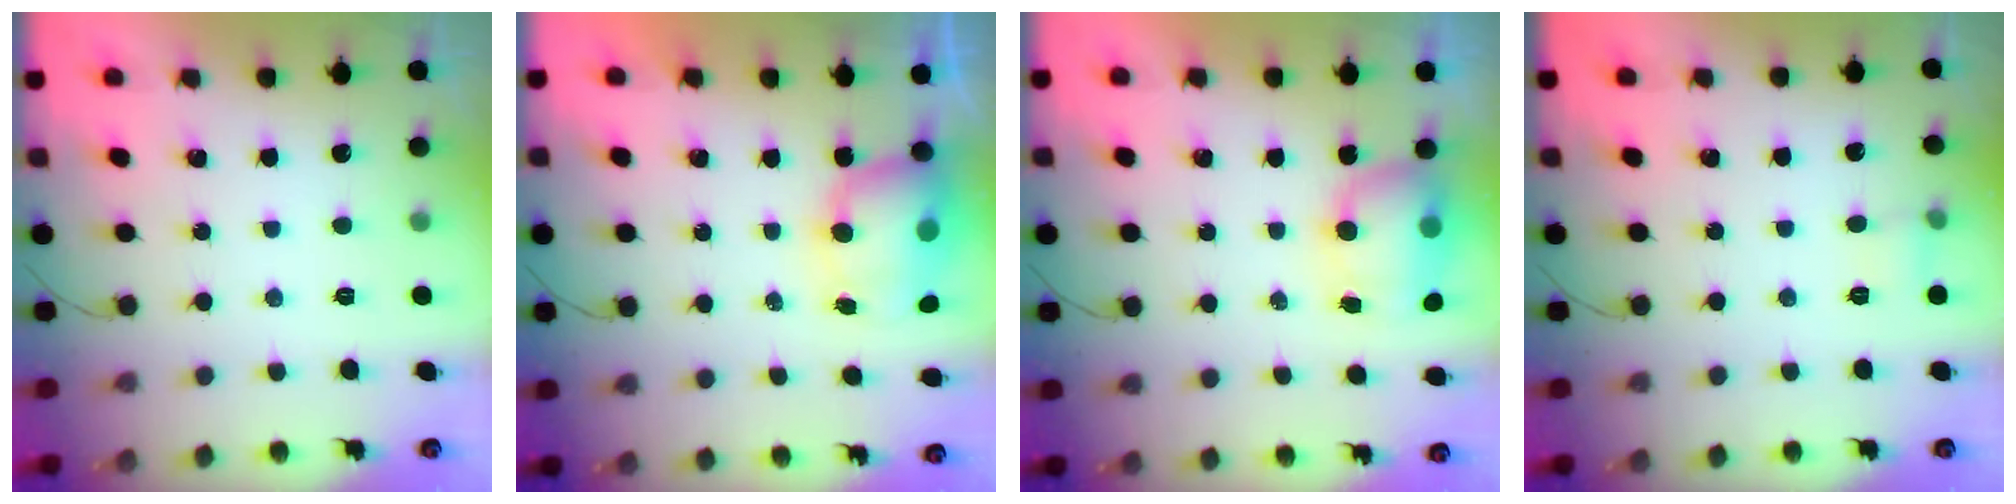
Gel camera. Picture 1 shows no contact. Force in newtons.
{"total": 9.1, "press": 8.8, "slide": 2.4}
{"total": 11.3, "press": 8.7, "slide": 7.1}
{"total": 4.9, "press": 4.7, "slide": 1.5}